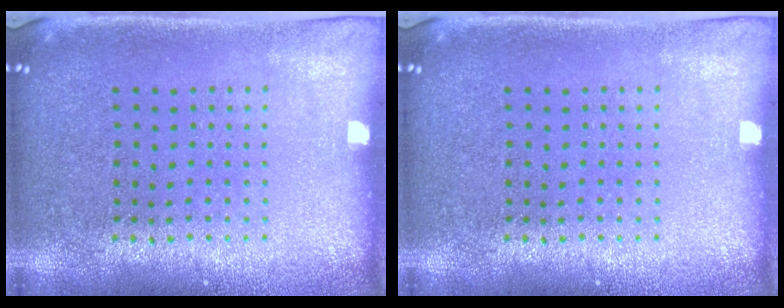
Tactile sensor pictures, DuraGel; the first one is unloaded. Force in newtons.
{"total": 0.0}